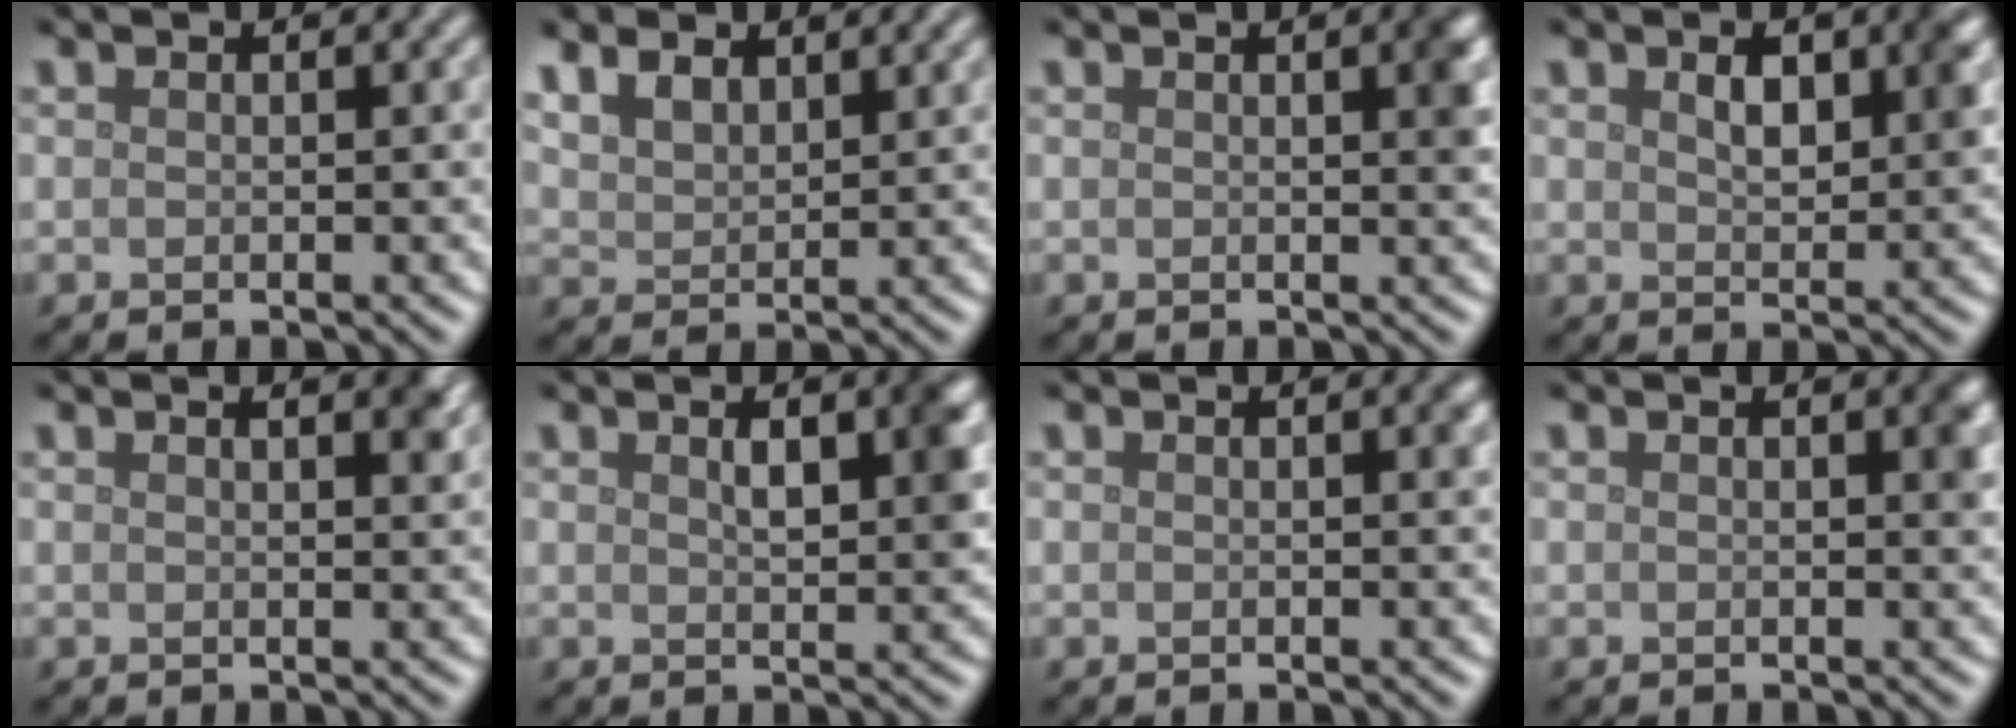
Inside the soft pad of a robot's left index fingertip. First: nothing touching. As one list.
[{"total": 4.8, "force": [3.1, 2.7, 2.4], "torque": [-0.059, 0.008, 0.050]}, {"total": 2.2, "force": [0.6, 0.6, 2.1], "torque": [-0.018, 0.005, 0.006]}, {"total": 4.1, "force": [1.4, 2.1, 3.2], "torque": [-0.048, 0.005, 0.023]}, {"total": 1.9, "force": [1.1, 0.5, 1.4], "torque": [-0.011, 0.004, 0.015]}, {"total": 3.9, "force": [1.3, 1.4, 3.5], "torque": [-0.051, 0.006, 0.020]}, {"total": 0.8, "force": [0.2, 0.1, 0.8], "torque": [-0.009, 0.002, 0.003]}, {"total": 1.5, "force": [0.4, 0.3, 1.4], "torque": [-0.016, 0.002, 0.006]}]